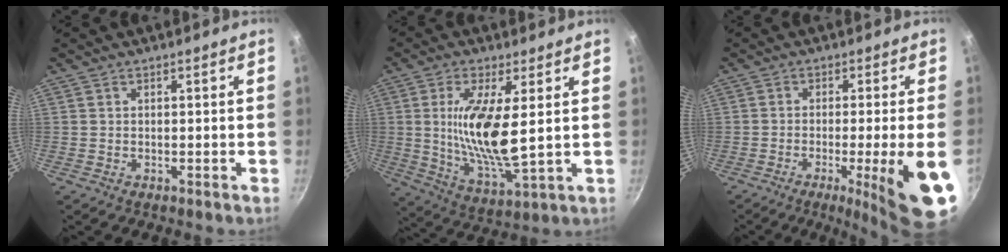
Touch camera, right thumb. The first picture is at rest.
{"total": 14.2, "force": [2.1, 4.2, 13.4], "torque": [-0.263, -0.022, 0.044]}
{"total": 14.3, "force": [-4.8, 1.1, 13.5], "torque": [-0.182, -0.002, -0.064]}